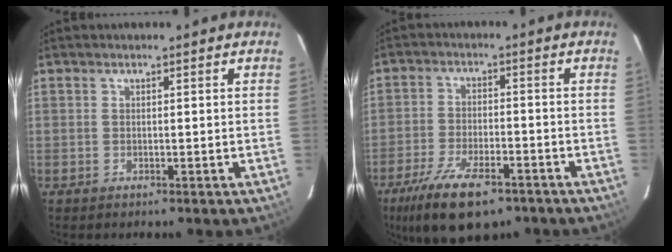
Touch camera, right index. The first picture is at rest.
{"total": 14.1, "force": [-9.5, 5.4, 9.0], "torque": [-0.198, -0.030, -0.162]}